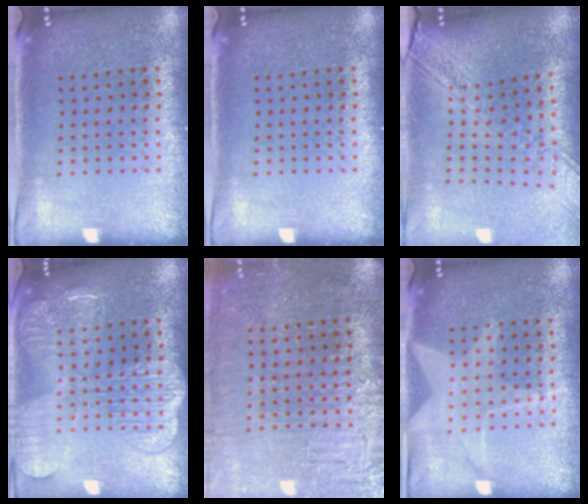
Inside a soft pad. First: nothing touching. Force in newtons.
{"total": 0.0}
{"total": 2.8, "press": 2.2, "slide": 1.7}
{"total": 3.9, "press": 3.8, "slide": 0.6}
{"total": 3.8, "press": 3.5, "slide": 1.3}
{"total": 1.4, "press": 1.4, "slide": 0.1}